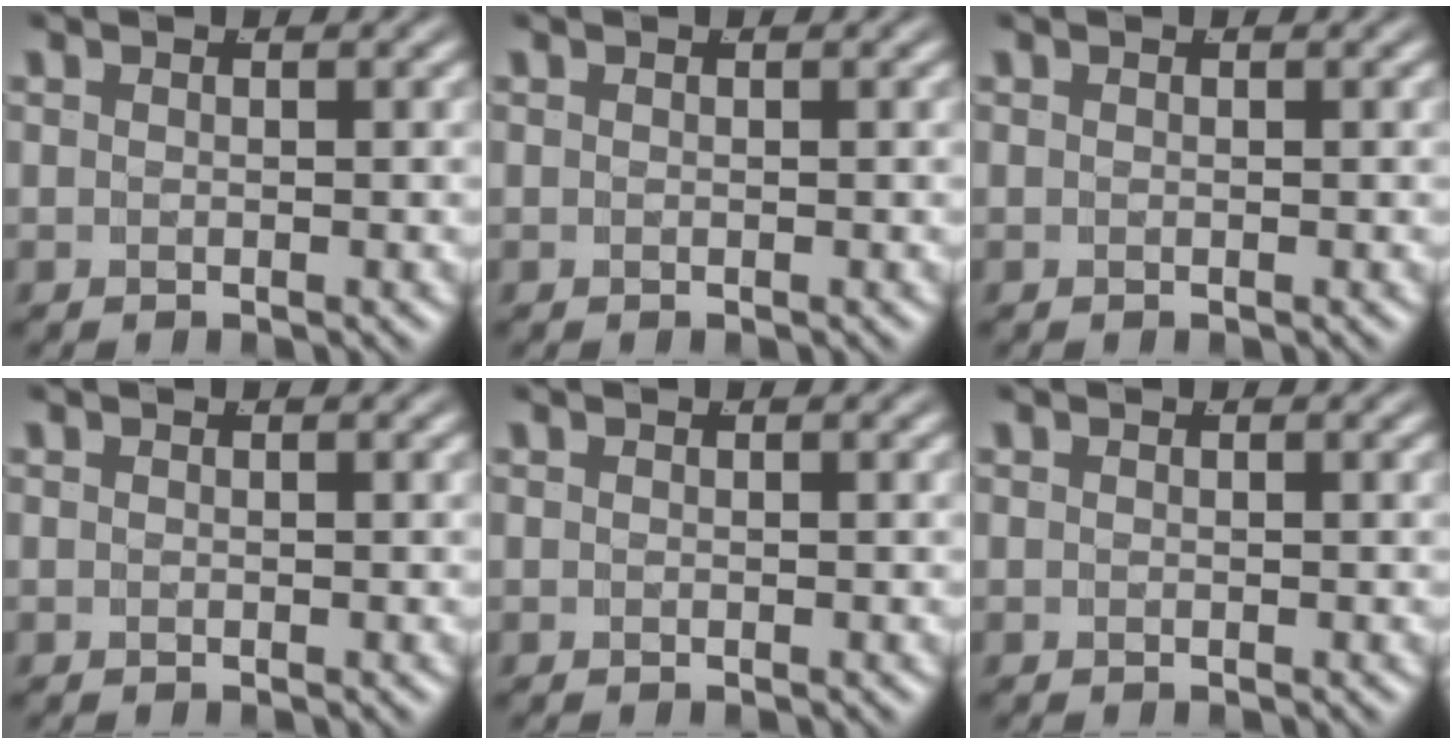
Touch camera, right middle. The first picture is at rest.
{"total": 0.0}
{"total": 0.0}
{"total": 0.0}
{"total": 0.0}
{"total": 0.0}